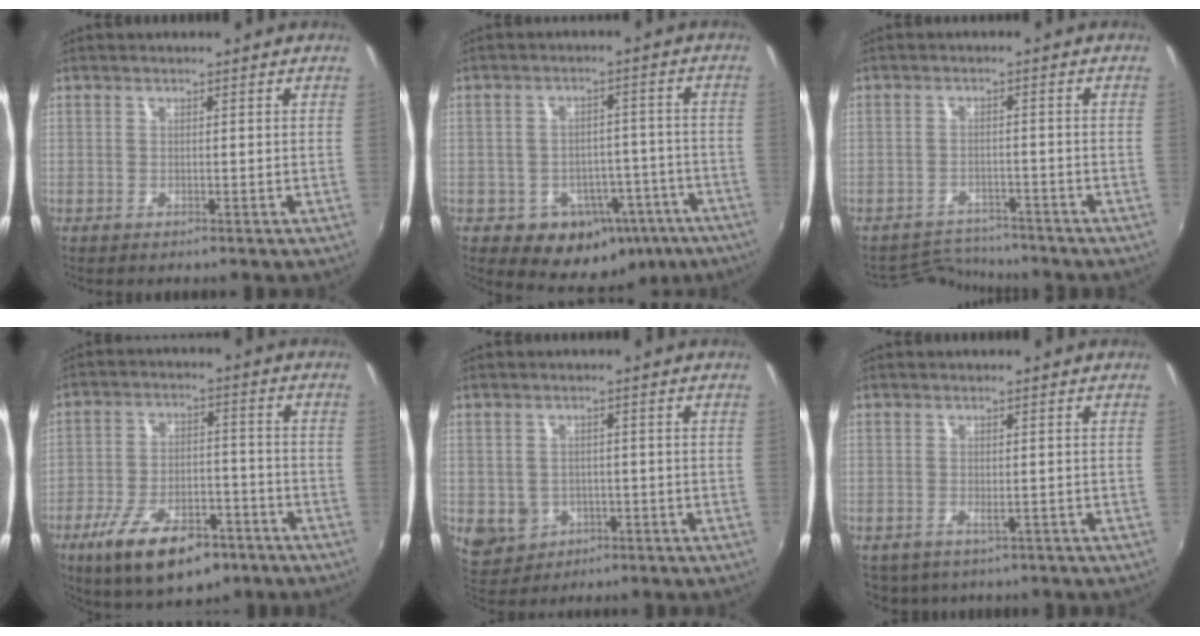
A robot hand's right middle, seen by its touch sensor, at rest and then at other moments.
{"total": 13.9, "force": [-7.4, 10.2, 5.8], "torque": [-0.097, 0.029, -0.063]}
{"total": 6.0, "force": [-5.9, 0.9, -0.4], "torque": [-0.012, 0.006, -0.099]}
{"total": 16.4, "force": [-9.9, 7.1, 10.9], "torque": [-0.211, -0.015, -0.153]}
{"total": 7.1, "force": [-1.8, 6.3, 2.7], "torque": [-0.068, -0.002, -0.010]}
{"total": 3.0, "force": [-1.4, 2.1, 1.6], "torque": [-0.031, -0.006, -0.013]}